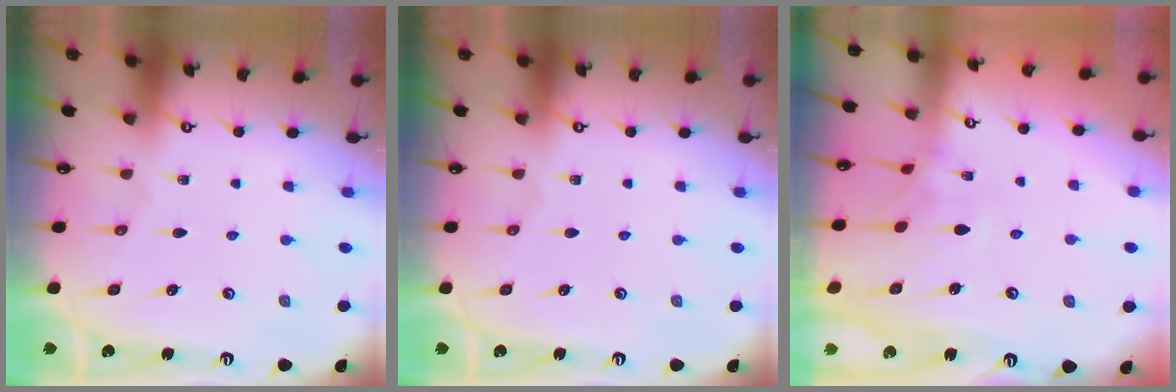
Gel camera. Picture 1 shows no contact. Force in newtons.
{"total": 0.0}
{"total": 1.6, "press": 1.3, "slide": 0.9}